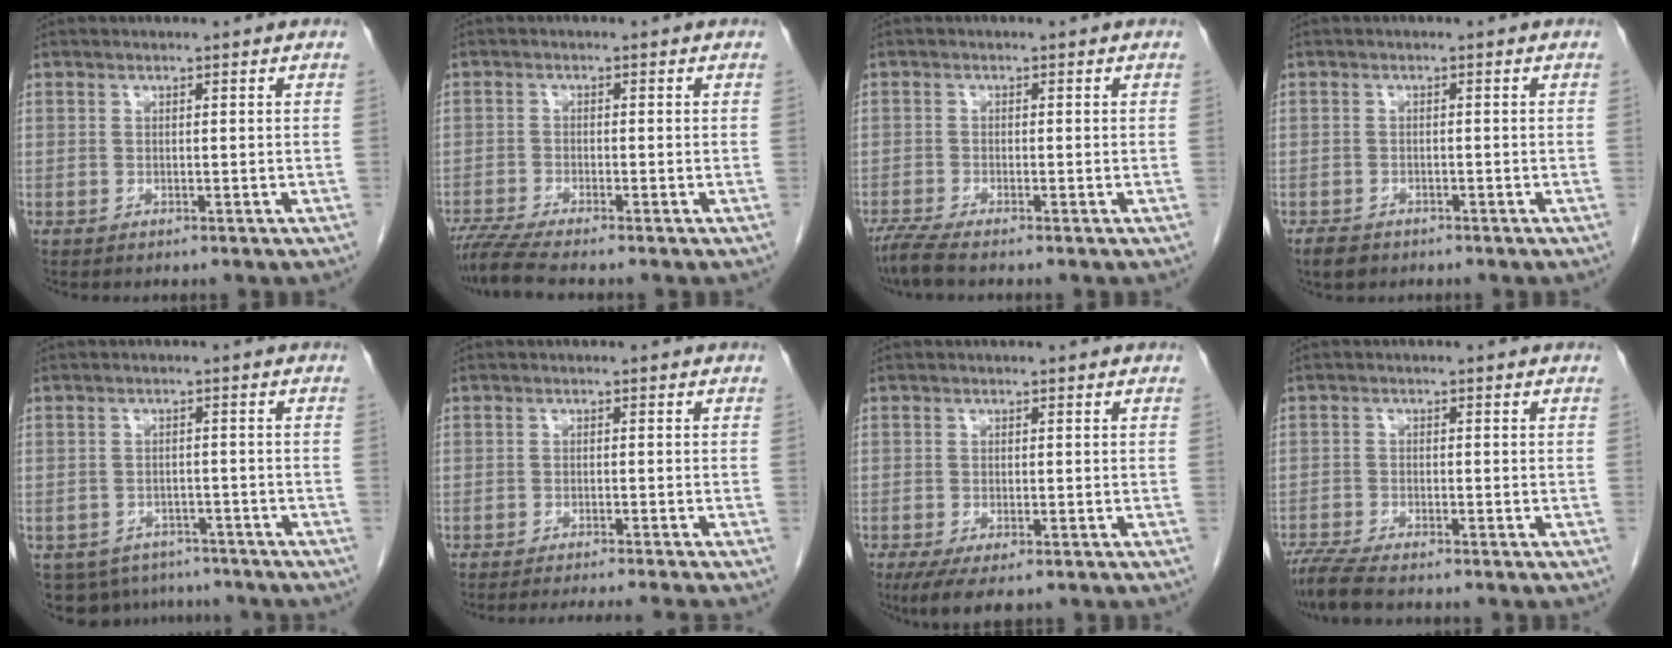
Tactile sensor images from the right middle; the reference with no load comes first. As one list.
[{"total": 5.0, "force": [-4.3, -0.7, 2.4], "torque": [-0.046, -0.018, -0.081]}, {"total": 2.9, "force": [-2.4, -0.2, 1.6], "torque": [-0.041, -0.009, -0.053]}, {"total": 2.5, "force": [-1.9, 1.3, 0.9], "torque": [-0.021, -0.001, -0.026]}, {"total": 9.2, "force": [-7.7, 4.7, 1.3], "torque": [-0.020, 0.007, -0.094]}, {"total": 7.6, "force": [-6.9, -1.2, 2.9], "torque": [-0.021, -0.014, -0.097]}, {"total": 5.0, "force": [-3.3, 1.4, 3.4], "torque": [-0.056, -0.014, -0.053]}, {"total": 5.6, "force": [-4.7, 0.6, 2.9], "torque": [-0.057, -0.017, -0.085]}]